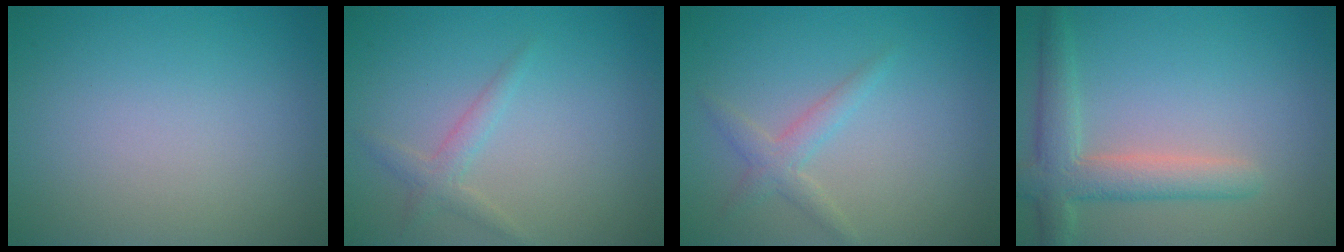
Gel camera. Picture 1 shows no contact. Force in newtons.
{"total": 1.6, "press": 1.6, "slide": 0.0}
{"total": 1.9, "press": 1.9, "slide": 0.1}
{"total": 4.3, "press": 4.3, "slide": 0.4}